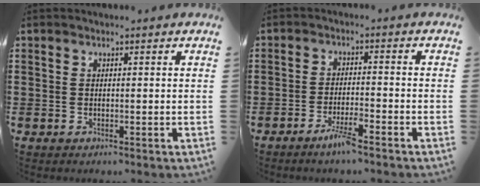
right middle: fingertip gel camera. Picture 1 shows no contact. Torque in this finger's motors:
{"motor_torque": [2.14, 0.00, 0.15, 0.09]}